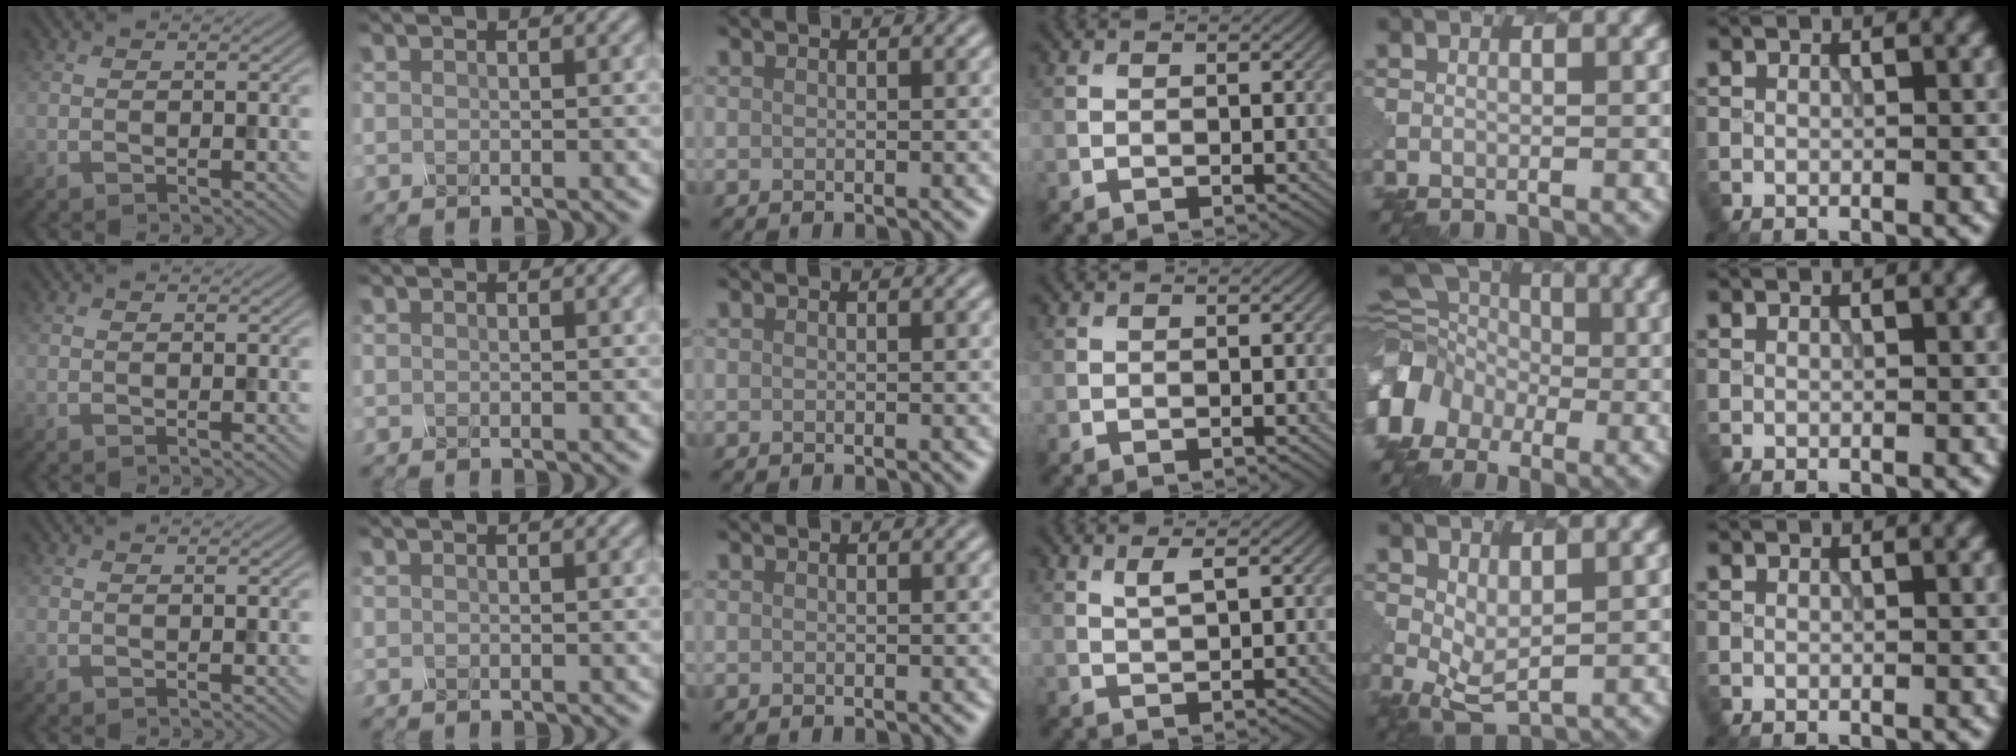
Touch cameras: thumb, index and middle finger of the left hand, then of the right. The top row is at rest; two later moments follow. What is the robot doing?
{"motion": "screw", "object": "spray bottle"}